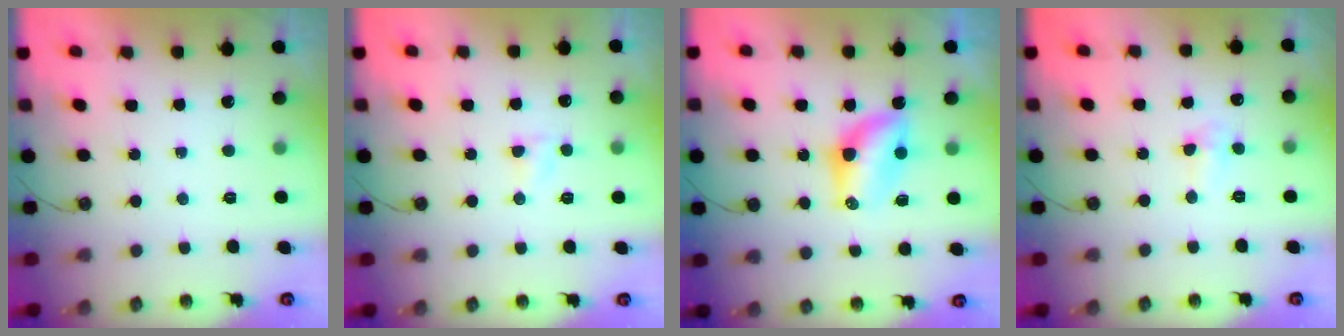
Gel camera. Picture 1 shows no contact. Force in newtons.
{"total": 3.0, "press": 3.0, "slide": 0.3}
{"total": 6.8, "press": 6.8, "slide": 0.5}
{"total": 4.3, "press": 2.6, "slide": 3.4}